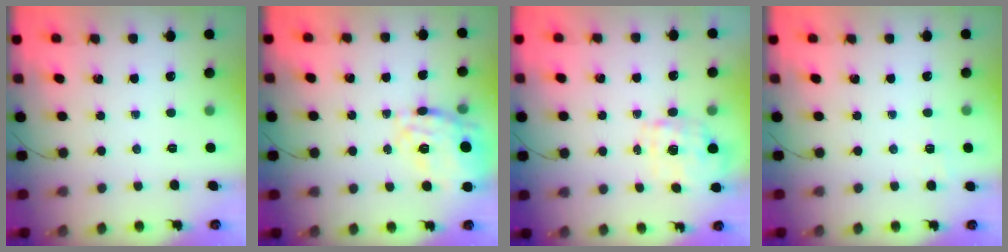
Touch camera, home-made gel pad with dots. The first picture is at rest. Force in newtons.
{"total": 16.3, "press": 16.2, "slide": 1.4}
{"total": 1.8, "press": 1.7, "slide": 0.5}
{"total": 1.4, "press": 0.2, "slide": 1.4}